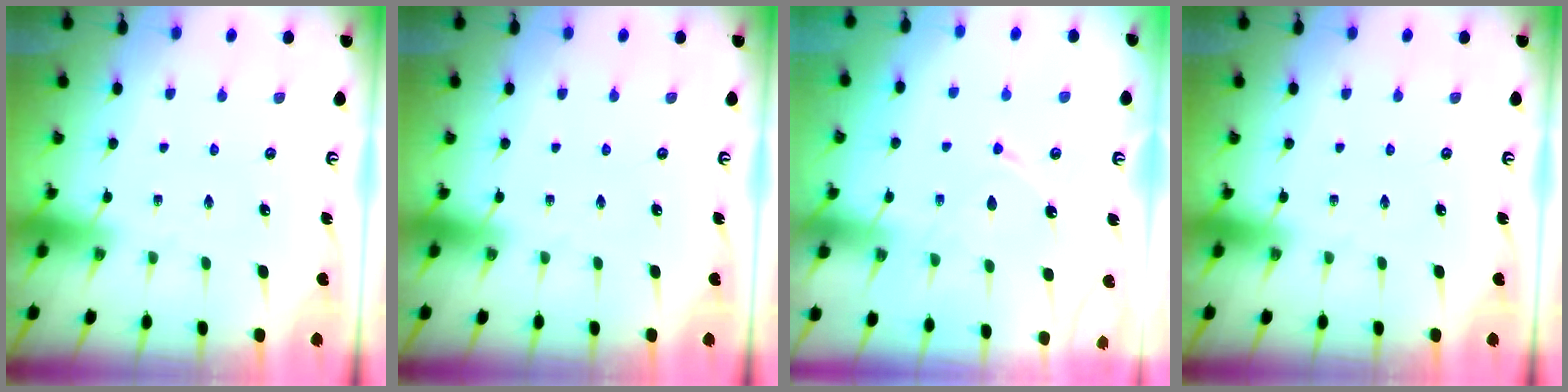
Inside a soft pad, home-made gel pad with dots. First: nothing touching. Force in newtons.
{"total": 0.0}
{"total": 10.4, "press": 10.3, "slide": 0.9}
{"total": 0.0}